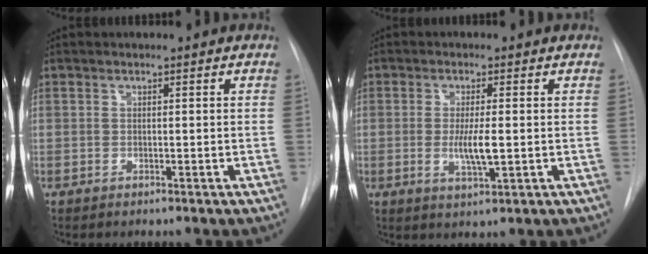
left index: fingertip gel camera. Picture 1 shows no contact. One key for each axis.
{"total": 4.5, "fx": -0.5, "fy": 0.8, "fz": 4.4, "tx": -0.085, "ty": -0.011, "tz": -0.008}